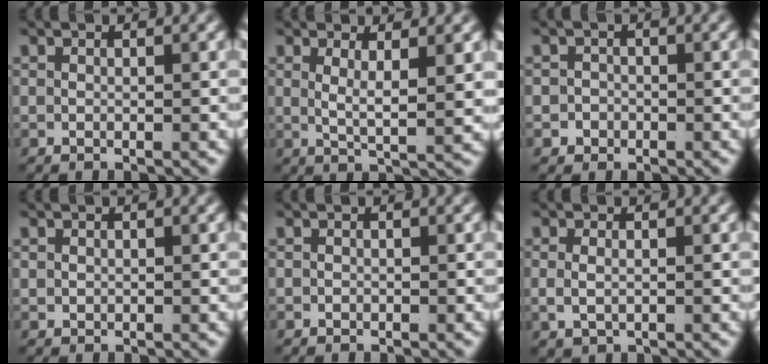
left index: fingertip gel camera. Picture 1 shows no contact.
{"total": 2.9, "force": [1.0, 0.0, 2.7], "torque": [-0.048, -0.016, 0.025]}
{"total": 2.3, "force": [-1.2, 2.0, 0.2], "torque": [-0.009, -0.016, -0.018]}
{"total": 0.5, "force": [0.2, 0.4, 0.3], "torque": [-0.015, -0.008, 0.013]}
{"total": 0.0}
{"total": 1.4, "force": [-0.2, 0.8, 1.1], "torque": [-0.033, -0.015, 0.012]}